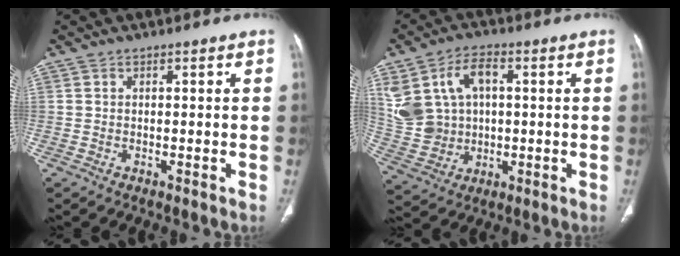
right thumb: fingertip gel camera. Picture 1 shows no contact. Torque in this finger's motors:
{"motor_torque": [0.12, 0.14, 0.54, 0.78, 0.07]}